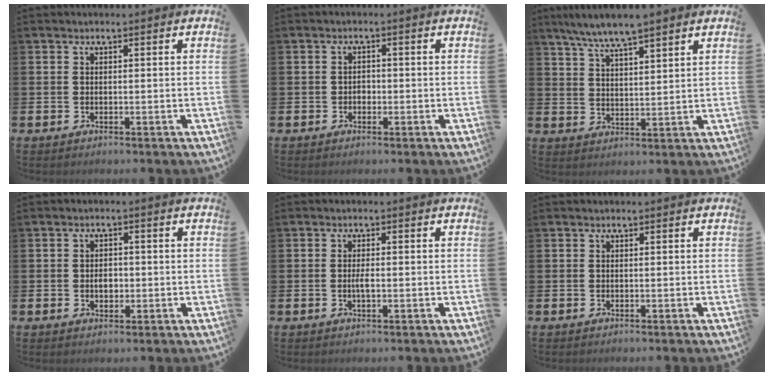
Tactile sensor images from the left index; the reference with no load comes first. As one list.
[{"total": 1.2, "force": [-0.4, 1.1, 0.5], "torque": [-0.002, 0.001, -0.012]}, {"total": 6.5, "force": [6.0, 0.4, 2.4], "torque": [-0.071, -0.017, 0.110]}, {"total": 2.3, "force": [-0.3, 1.7, 1.5], "torque": [-0.014, -0.001, -0.011]}, {"total": 1.7, "force": [-0.2, 0.6, 1.5], "torque": [-0.029, 0.001, -0.005]}, {"total": 0.0}]